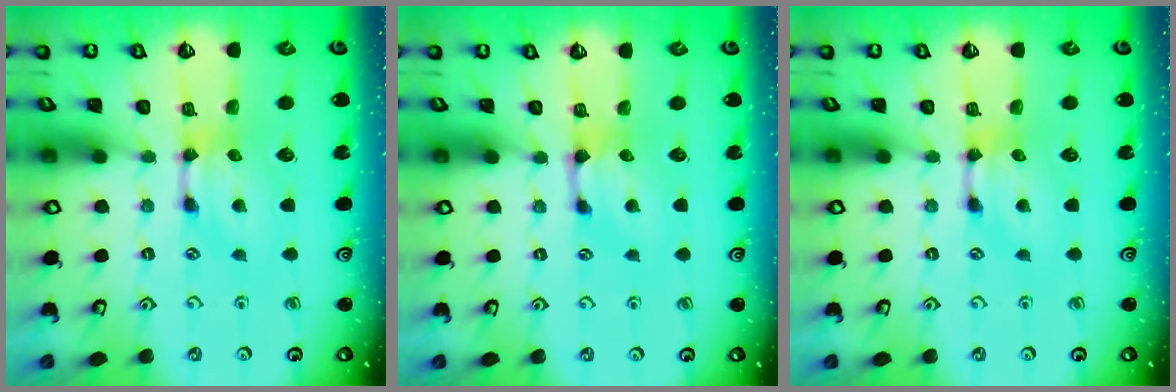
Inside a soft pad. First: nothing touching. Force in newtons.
{"total": 1.0, "press": 0.7, "slide": 0.6}
{"total": 0.0}